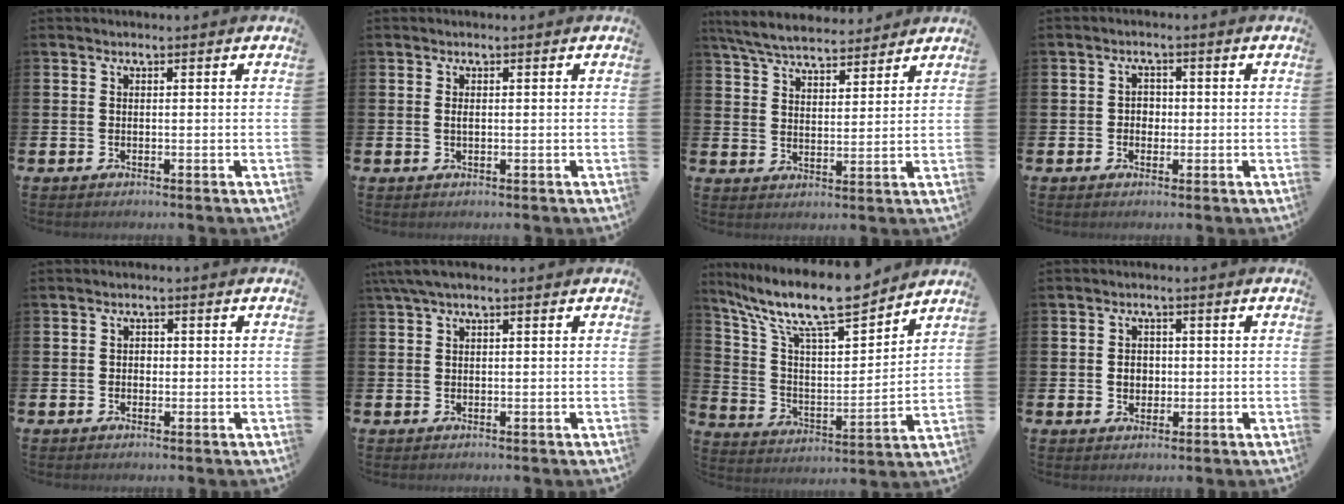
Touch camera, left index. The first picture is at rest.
{"total": 0.6, "force": [0.1, 0.3, 0.5], "torque": [-0.014, 0.003, 0.001]}
{"total": 6.6, "force": [6.2, 1.3, 1.5], "torque": [-0.054, -0.025, 0.113]}
{"total": 2.1, "force": [-0.2, 1.8, 1.0], "torque": [0.000, -0.001, -0.013]}
{"total": 1.2, "force": [-0.2, 1.0, 0.6], "torque": [0.002, 0.002, -0.009]}
{"total": 2.3, "force": [1.3, 0.5, 1.8], "torque": [-0.040, 0.007, 0.024]}
{"total": 12.5, "force": [10.9, 2.5, 5.8], "torque": [-0.141, -0.064, 0.188]}
{"total": 2.4, "force": [-0.1, 2.1, 1.1], "torque": [-0.005, 0.001, -0.009]}